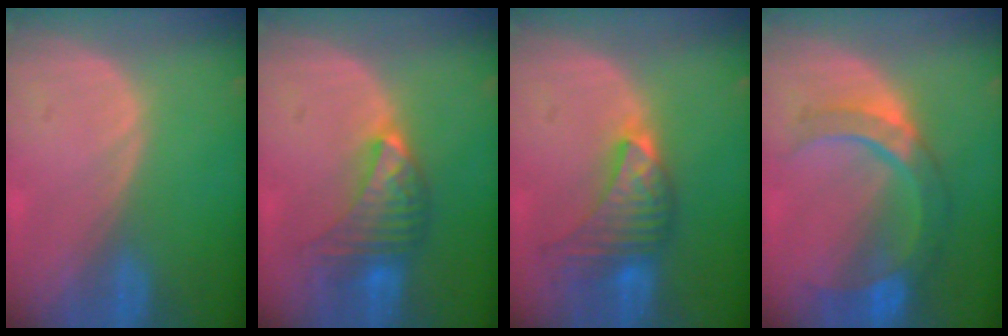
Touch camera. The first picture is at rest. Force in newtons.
{"total": 7.0, "press": 6.8, "slide": 1.4}
{"total": 7.4, "press": 7.4, "slide": 0.5}
{"total": 8.5, "press": 8.1, "slide": 2.7}